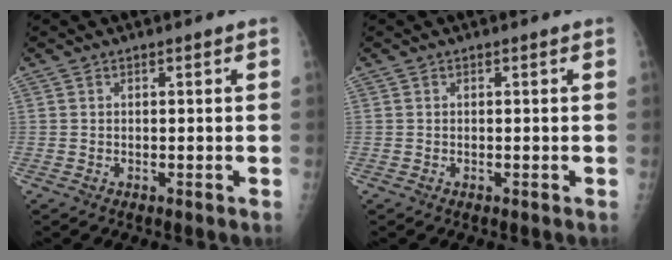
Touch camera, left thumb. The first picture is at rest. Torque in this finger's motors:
{"motor_torque": [0.02, 0.02, 0.01, -0.01, 0.00]}